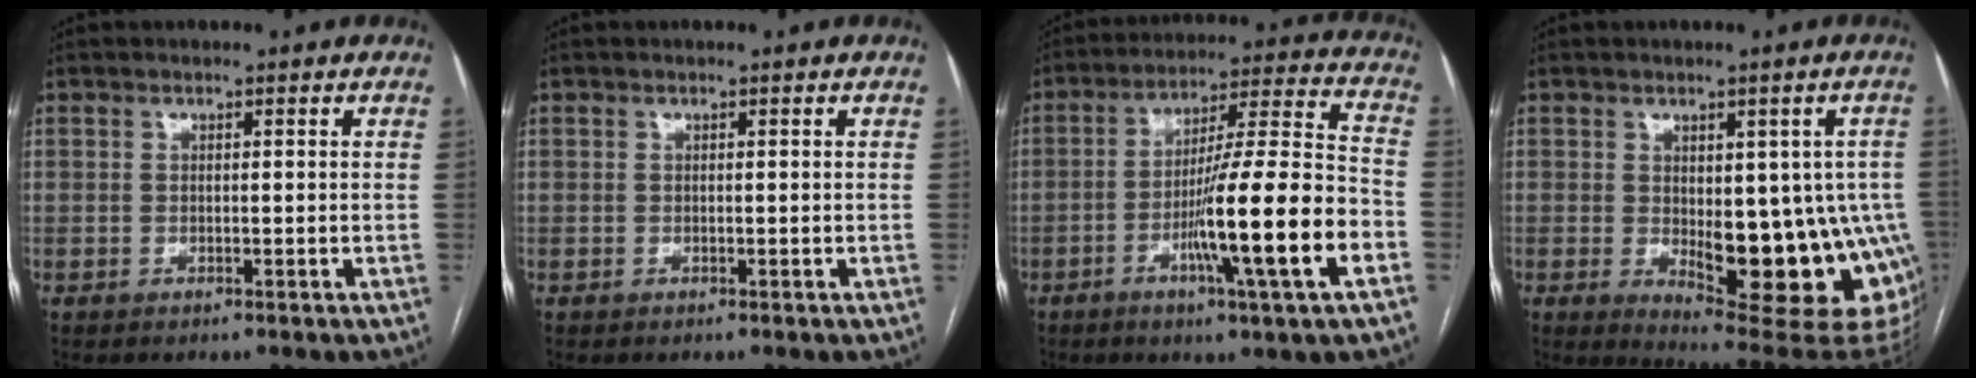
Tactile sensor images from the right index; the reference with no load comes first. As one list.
[{"total": 0.0}, {"total": 17.6, "force": [-6.1, -0.4, 16.6], "torque": [-0.270, -0.006, -0.101]}, {"total": 17.3, "force": [-3.2, 6.5, 15.7], "torque": [-0.129, 0.002, -0.018]}]